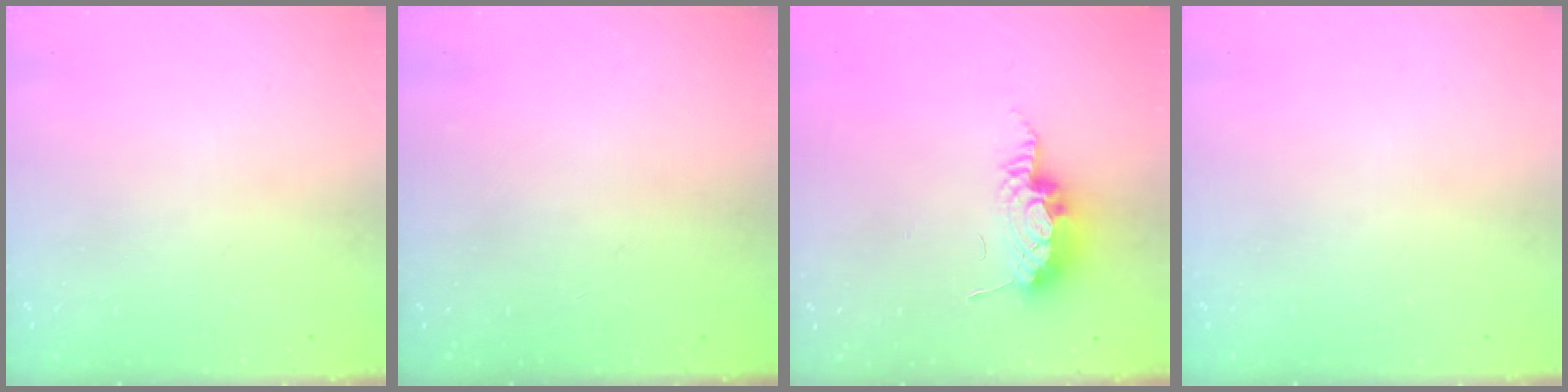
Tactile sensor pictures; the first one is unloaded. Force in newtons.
{"total": 1.2, "press": 1.1, "slide": 0.2}
{"total": 16.0, "press": 11.4, "slide": 11.2}
{"total": 0.0}